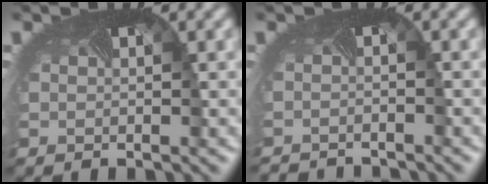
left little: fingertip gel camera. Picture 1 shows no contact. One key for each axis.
{"total": 3.3, "fx": -3.2, "fy": 0.2, "fz": 0.4, "tx": -0.007, "ty": -0.021, "tz": -0.049}